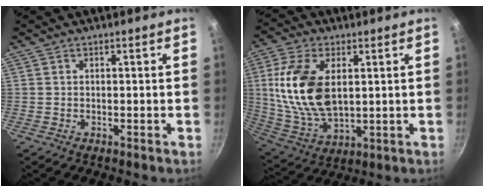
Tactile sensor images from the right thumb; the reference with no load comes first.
{"total": 17.3, "force": [2.9, 9.6, 14.1], "torque": [-0.284, -0.012, 0.064]}